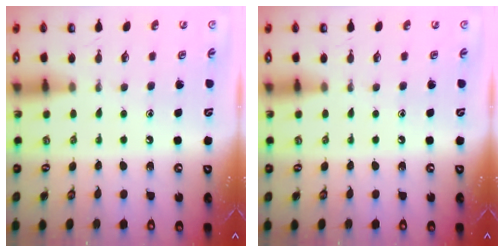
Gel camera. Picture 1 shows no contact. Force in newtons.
{"total": 0.0}